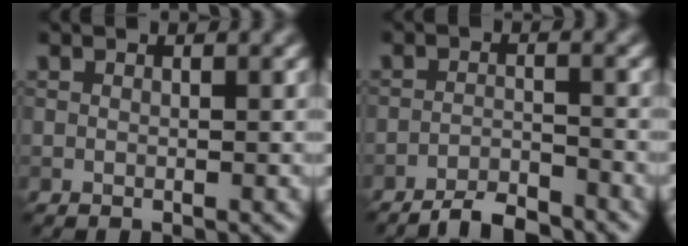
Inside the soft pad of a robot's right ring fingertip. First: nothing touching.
{"total": 3.6, "force": [-3.3, 0.4, 1.3], "torque": [-0.023, 0.005, -0.061]}